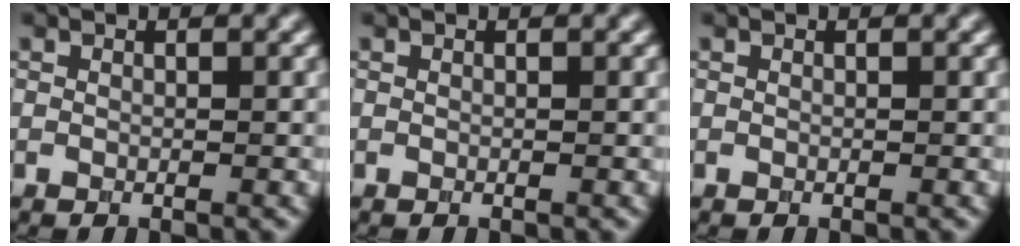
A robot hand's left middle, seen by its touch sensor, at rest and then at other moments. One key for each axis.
{"total": 0.0}
{"total": 0.0}